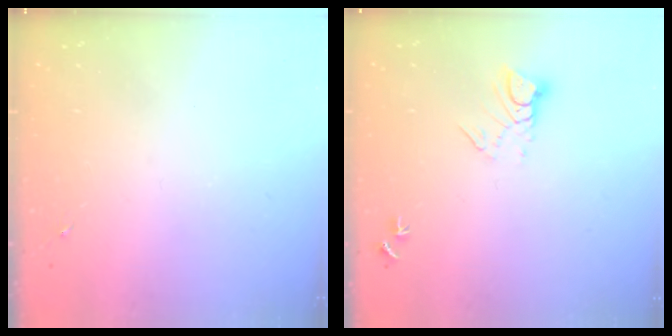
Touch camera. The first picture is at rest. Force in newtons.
{"total": 5.9, "press": 5.9, "slide": 0.5}